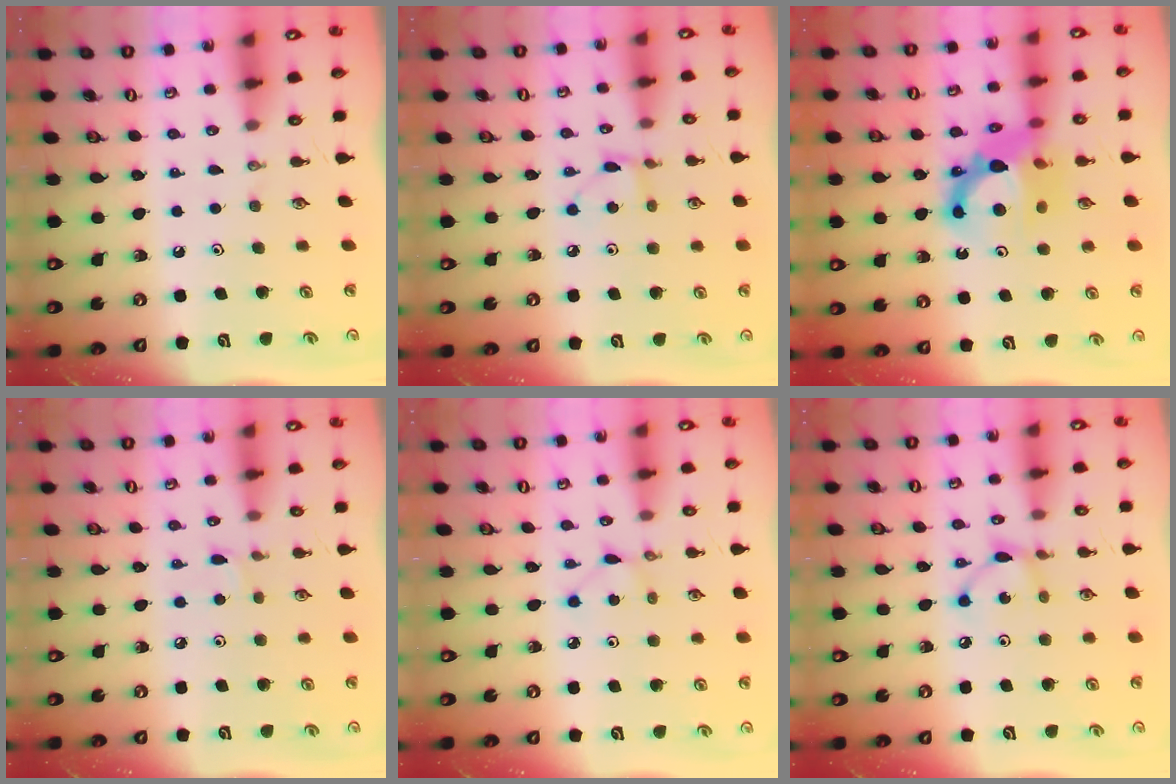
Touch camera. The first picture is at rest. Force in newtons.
{"total": 5.6, "press": 5.5, "slide": 0.7}
{"total": 12.7, "press": 12.5, "slide": 2.1}
{"total": 1.9, "press": 1.9, "slide": 0.2}
{"total": 1.9, "press": 1.9, "slide": 0.2}
{"total": 5.6, "press": 5.6, "slide": 0.2}